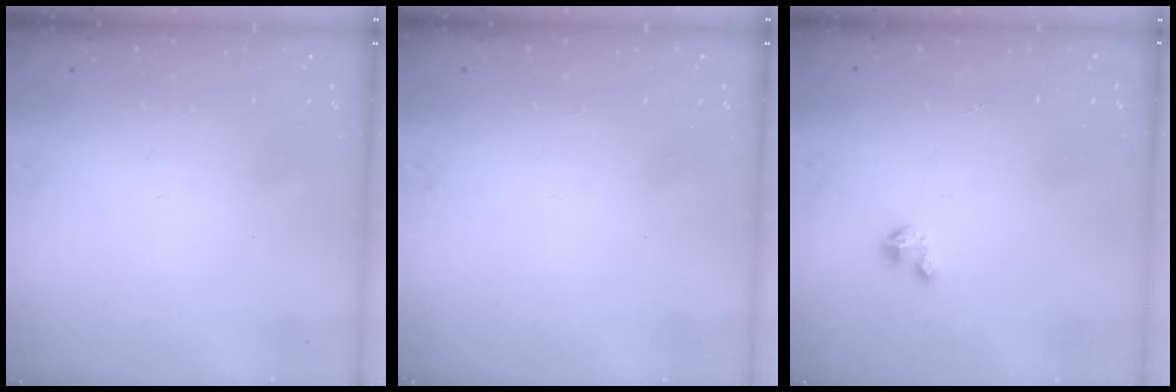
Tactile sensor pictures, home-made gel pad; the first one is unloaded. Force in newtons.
{"total": 0.0}
{"total": 1.2, "press": 1.2, "slide": 0.2}